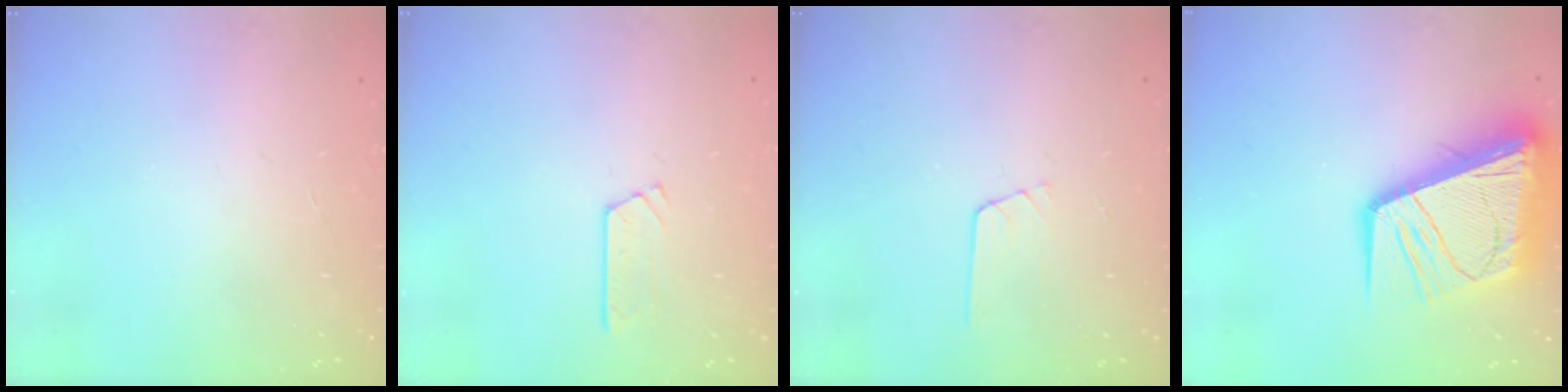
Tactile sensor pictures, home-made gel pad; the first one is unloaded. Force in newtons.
{"total": 2.8, "press": 2.8, "slide": 0.3}
{"total": 3.3, "press": 3.3, "slide": 0.3}
{"total": 22.6, "press": 22.4, "slide": 2.8}